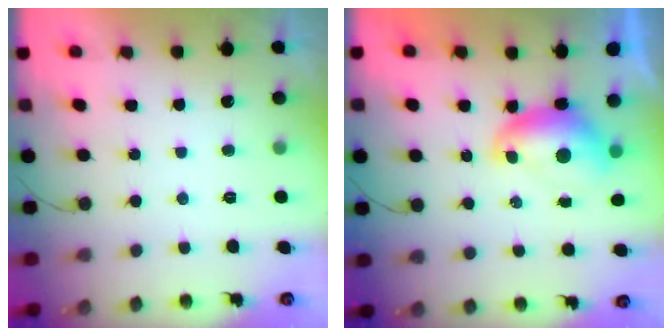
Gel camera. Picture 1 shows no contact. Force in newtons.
{"total": 8.1, "press": 8.1, "slide": 0.8}